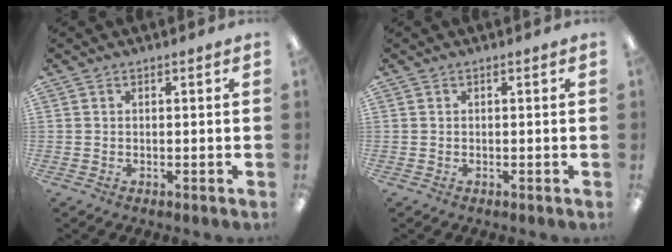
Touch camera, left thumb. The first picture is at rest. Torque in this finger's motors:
{"motor_torque": [0.03, 0.03, 0.49, -0.21, 0.00]}